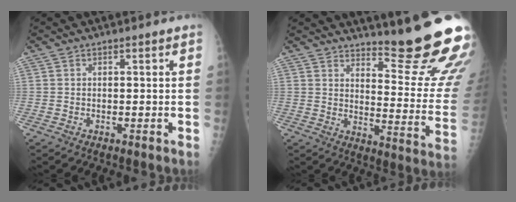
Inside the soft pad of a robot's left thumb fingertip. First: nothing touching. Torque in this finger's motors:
{"motor_torque": [2.51, 2.50, 1.38, -1.39, 0.34]}